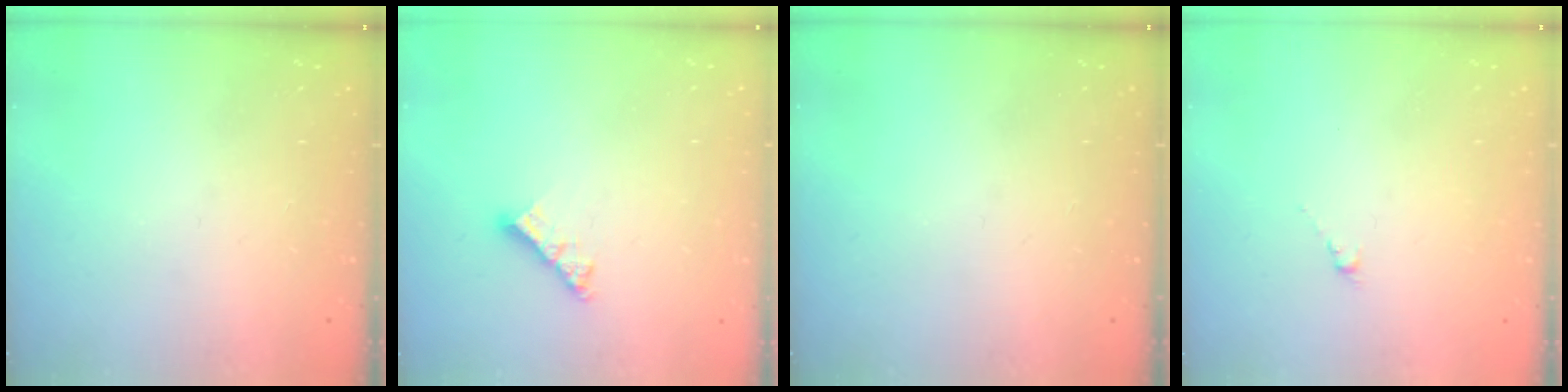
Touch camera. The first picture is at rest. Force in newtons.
{"total": 6.0, "press": 6.0, "slide": 0.7}
{"total": 0.0}
{"total": 0.5, "press": 0.3, "slide": 0.4}